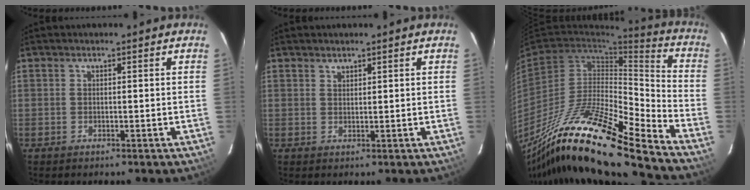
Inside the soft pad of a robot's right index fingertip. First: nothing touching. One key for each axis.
{"total": 1.0, "fx": 0.9, "fy": 0.4, "fz": 0.1, "tx": -0.003, "ty": 0.002, "tz": 0.018}
{"total": 24.7, "fx": -19.0, "fy": 2.9, "fz": 15.6, "tx": -0.271, "ty": -0.035, "tz": -0.340}